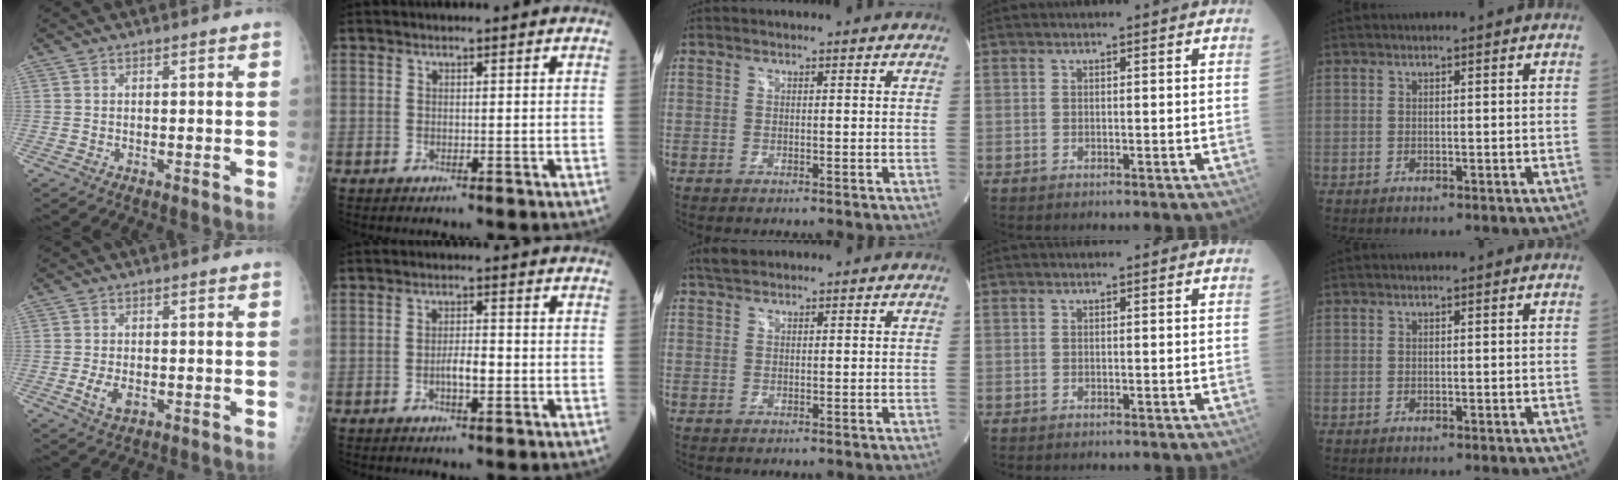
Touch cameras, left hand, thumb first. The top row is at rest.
{"thumb": {"total": 3.7, "force": [-0.8, 2.2, 2.9], "torque": [-0.055, -0.006, -0.009]}, "index": {"total": 3.1, "force": [-0.9, 0.8, 2.8], "torque": [-0.050, 0.004, -0.016]}, "middle": {"total": 2.1, "force": [1.9, 0.7, 0.7], "torque": [-0.016, 0.012, 0.036]}}